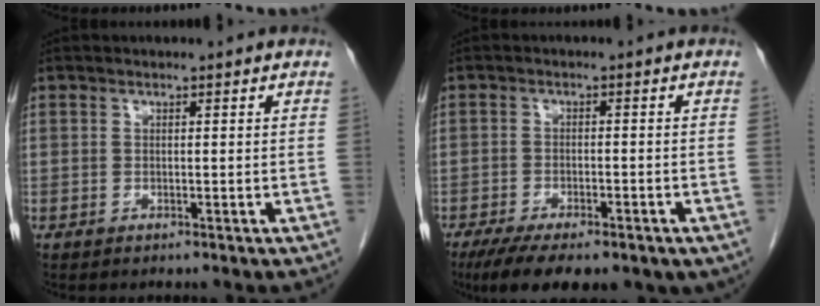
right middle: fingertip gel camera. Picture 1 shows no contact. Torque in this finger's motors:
{"motor_torque": [1.14, -1.00, 0.34, 0.16]}